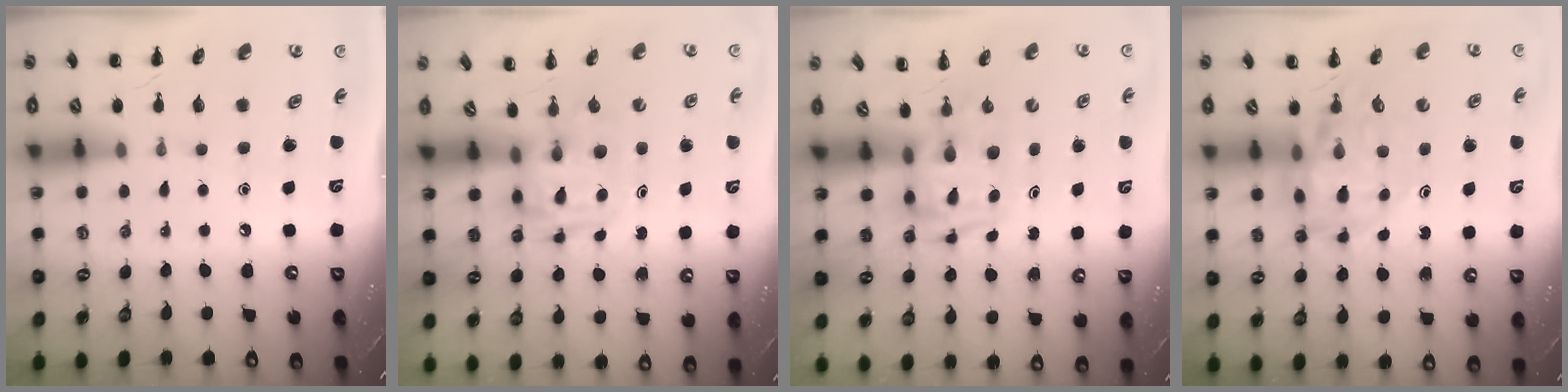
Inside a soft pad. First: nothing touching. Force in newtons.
{"total": 3.2, "press": 3.1, "slide": 0.5}
{"total": 3.2, "press": 3.1, "slide": 0.6}
{"total": 10.7, "press": 10.2, "slide": 3.2}